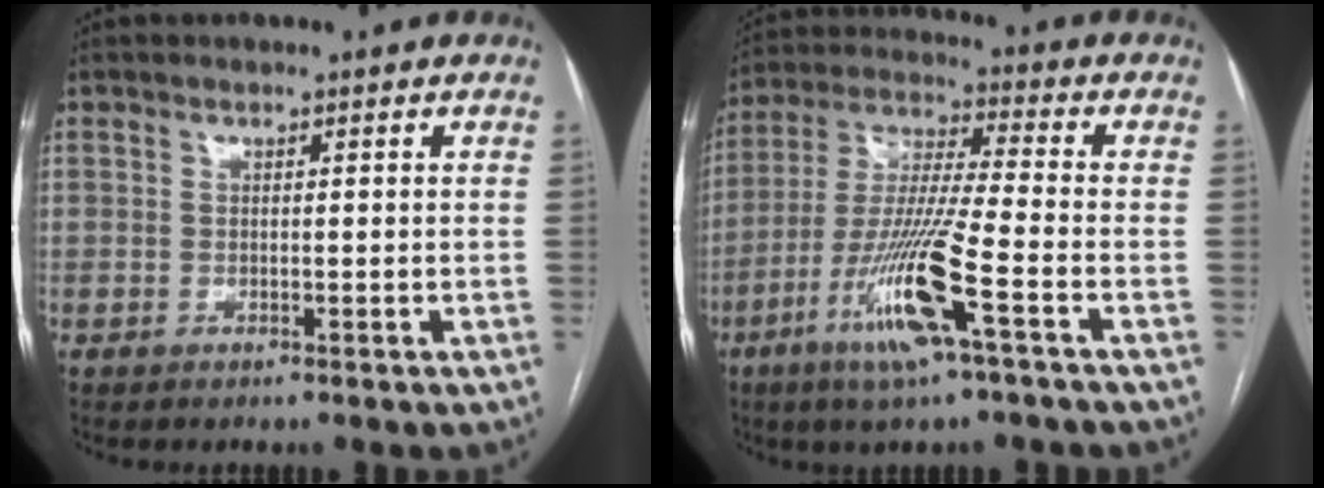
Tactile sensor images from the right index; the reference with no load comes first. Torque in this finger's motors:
{"motor_torque": [1.88, -0.26, 0.42, 0.21]}